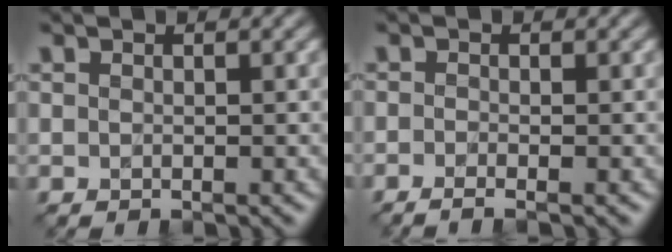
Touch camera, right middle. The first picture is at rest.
{"total": 1.7, "force": [-1.0, 0.4, 1.2], "torque": [-0.016, -0.011, -0.023]}